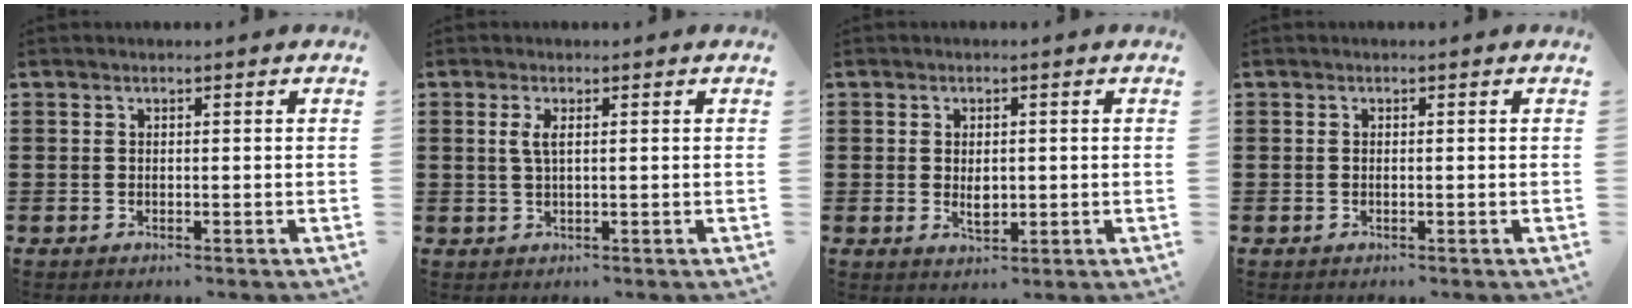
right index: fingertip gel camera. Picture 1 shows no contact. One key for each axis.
{"total": 2.0, "fx": 0.5, "fy": 0.4, "fz": 1.9, "tx": -0.040, "ty": 0.002, "tz": 0.006}
{"total": 2.7, "fx": 0.0, "fy": 1.4, "fz": 2.3, "tx": -0.035, "ty": 0.001, "tz": -0.002}
{"total": 0.0}